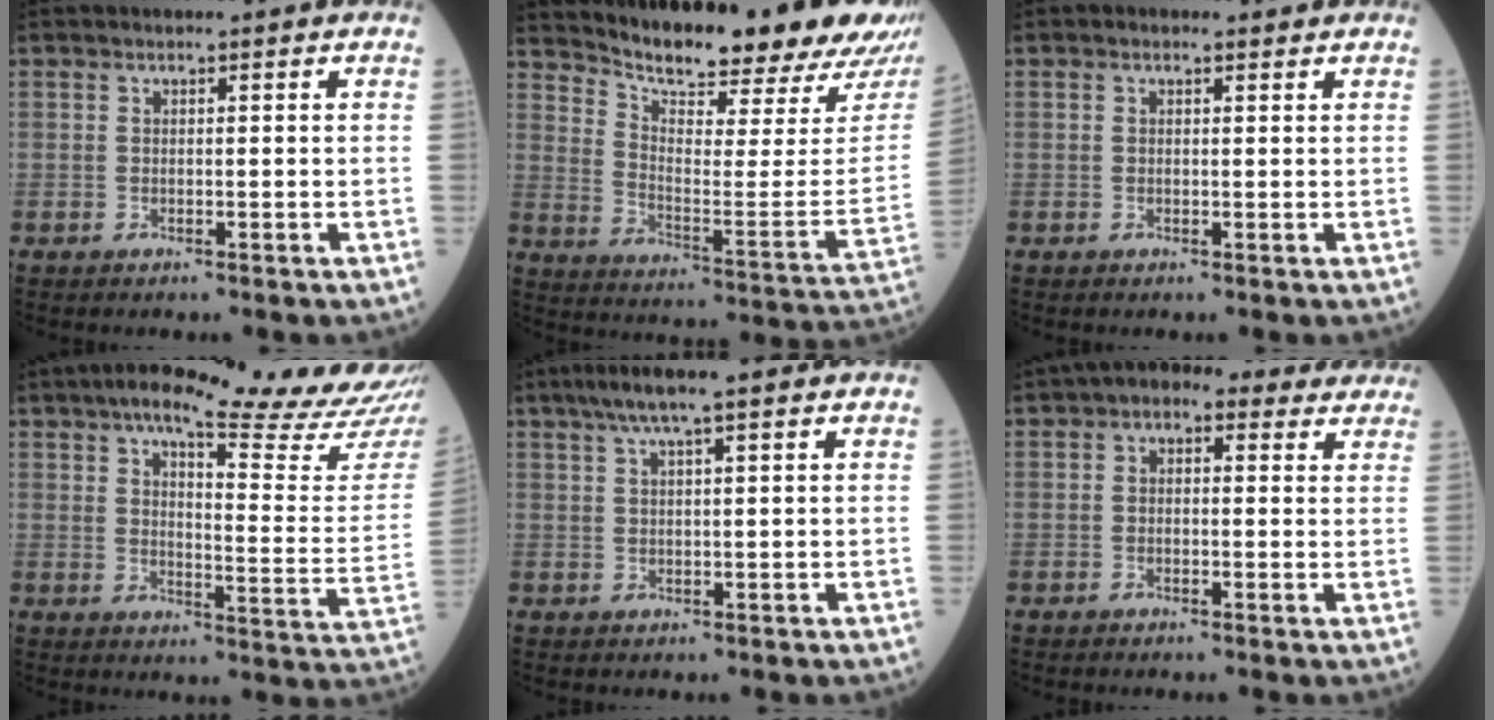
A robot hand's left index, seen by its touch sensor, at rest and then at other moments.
{"total": 22.4, "force": [20.3, 2.8, 9.1], "torque": [-0.149, -0.080, 0.267]}
{"total": 0.7, "force": [0.5, 0.4, 0.4], "torque": [-0.015, 0.003, 0.005]}
{"total": 23.6, "force": [20.2, 1.1, 12.0], "torque": [-0.163, -0.060, 0.241]}
{"total": 5.3, "force": [3.4, 0.0, 4.0], "torque": [-0.078, 0.019, 0.063]}
{"total": 7.3, "force": [4.9, 3.8, 3.9], "torque": [-0.045, 0.039, 0.055]}